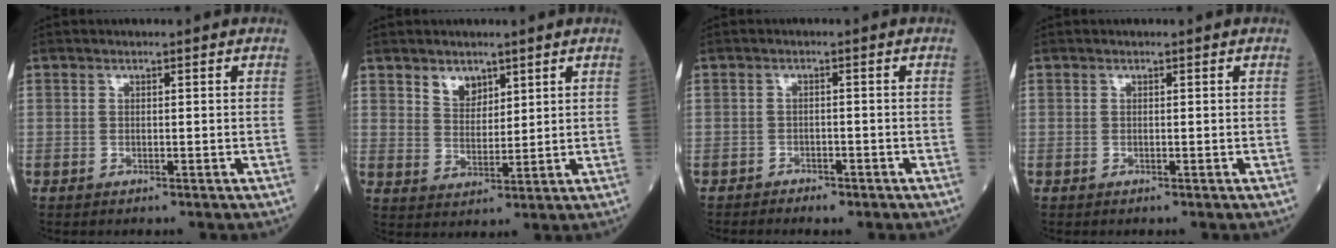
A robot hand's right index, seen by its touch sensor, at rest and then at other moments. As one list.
[{"total": 4.0, "force": [2.7, 2.4, 1.7], "torque": [-0.029, -0.001, 0.055]}, {"total": 2.5, "force": [-2.0, 1.1, 1.0], "torque": [-0.014, 0.001, -0.023]}, {"total": 0.0}]